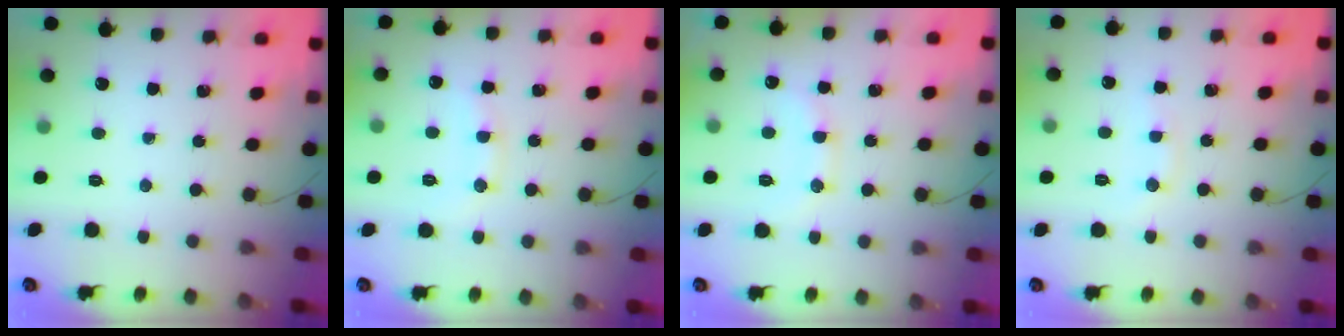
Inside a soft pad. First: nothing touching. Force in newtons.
{"total": 8.8, "press": 8.7, "slide": 1.2}
{"total": 10.8, "press": 10.7, "slide": 1.0}
{"total": 5.3, "press": 5.1, "slide": 1.6}